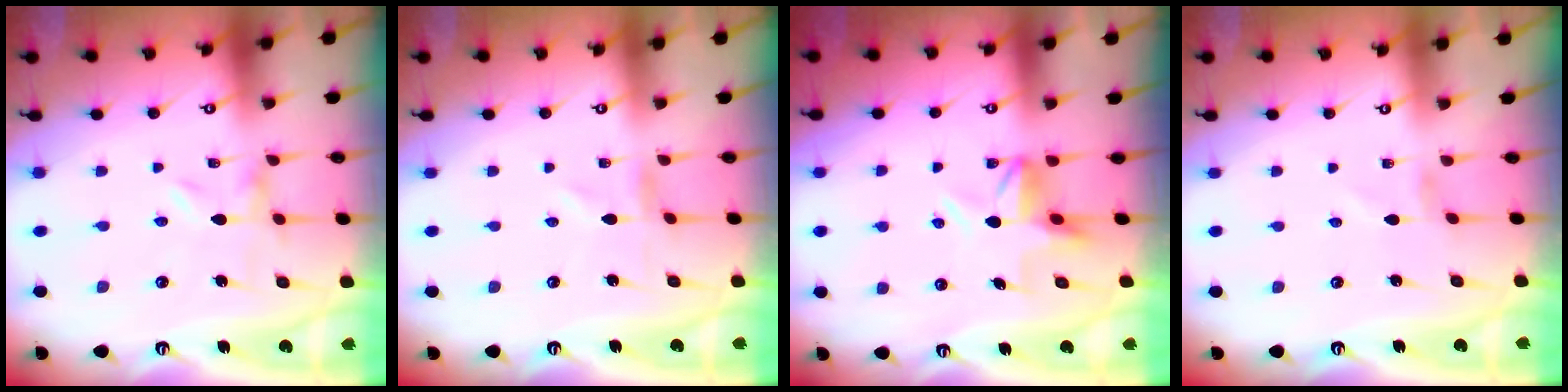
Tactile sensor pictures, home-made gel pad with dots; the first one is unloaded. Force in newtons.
{"total": 0.0}
{"total": 5.4, "press": 5.4, "slide": 0.3}
{"total": 0.8, "press": 0.8, "slide": 0.1}